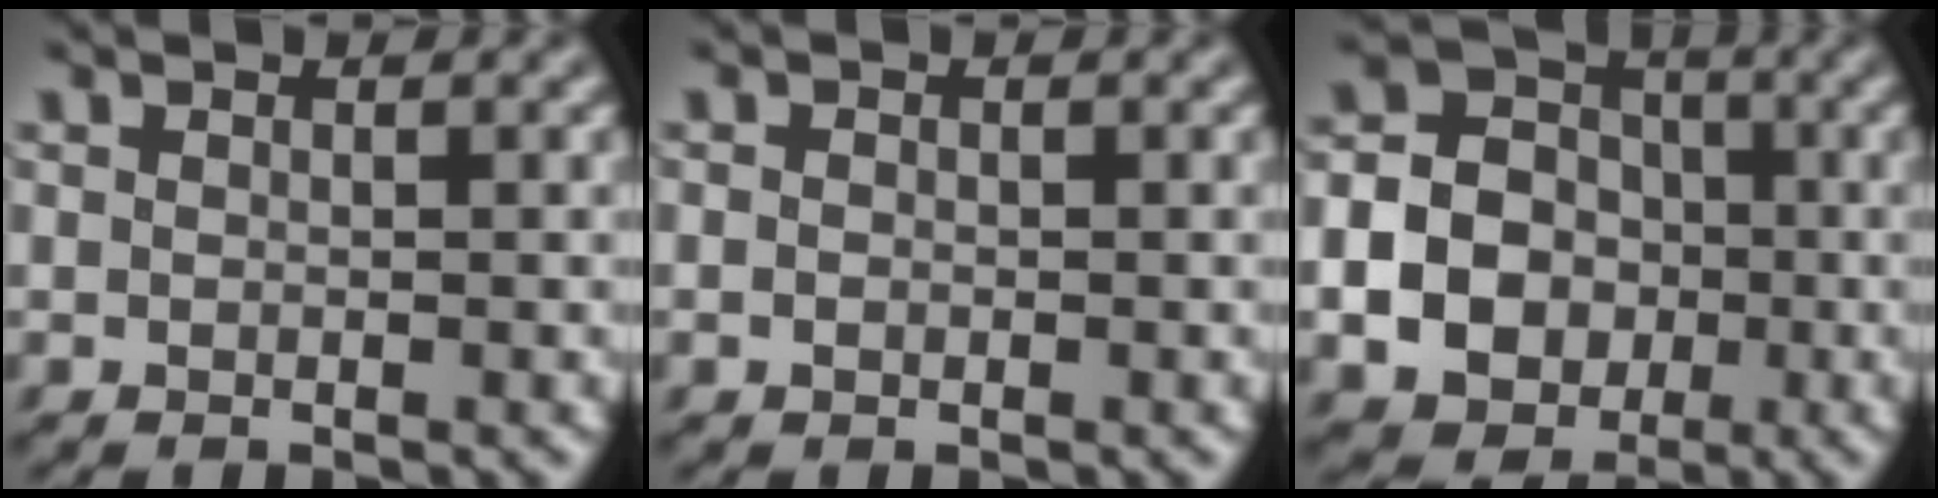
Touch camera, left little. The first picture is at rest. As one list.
[{"total": 0.7, "force": [0.0, 0.6, 0.4], "torque": [-0.001, 0.005, -0.005]}, {"total": 17.6, "force": [-4.7, 16.2, 5.1], "torque": [-0.156, -0.039, -0.103]}]